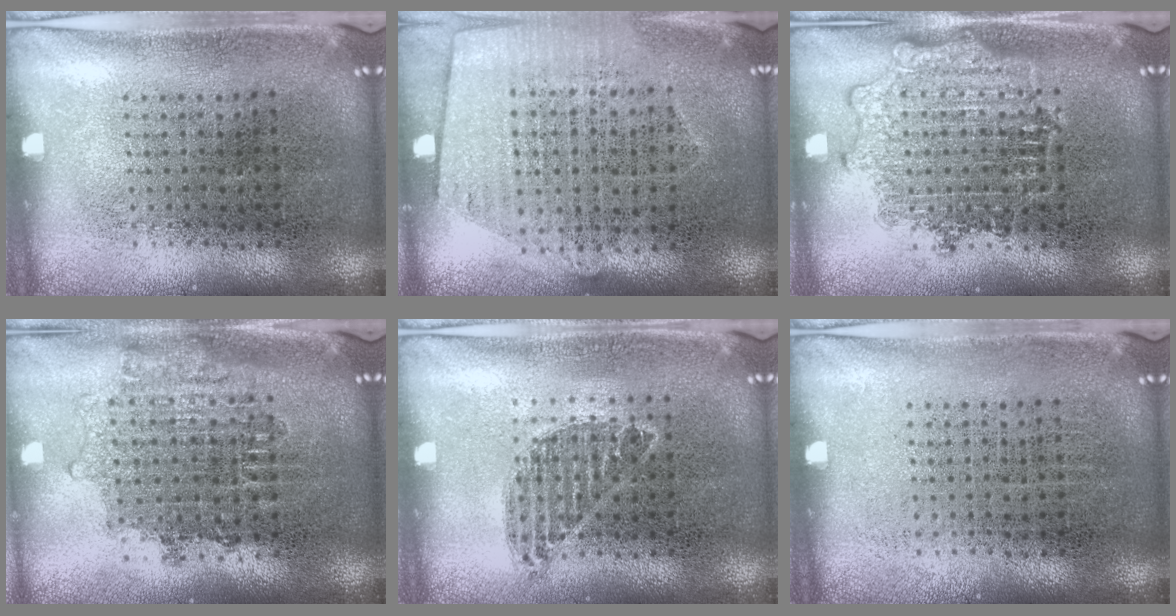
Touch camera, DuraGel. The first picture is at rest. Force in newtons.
{"total": 1.2, "press": 1.1, "slide": 0.6}
{"total": 2.6, "press": 2.6, "slide": 0.4}
{"total": 1.6, "press": 1.3, "slide": 0.9}
{"total": 0.7, "press": 0.7, "slide": 0.2}
{"total": 0.0}